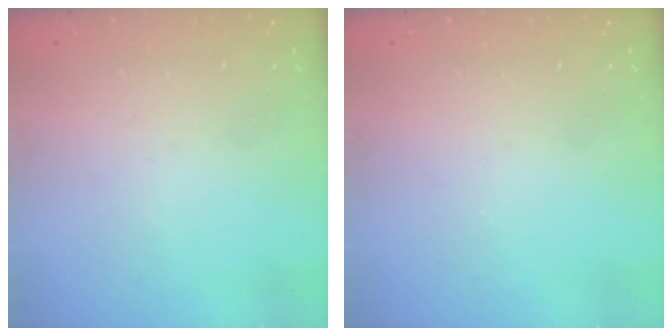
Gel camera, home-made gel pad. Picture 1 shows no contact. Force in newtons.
{"total": 0.0}